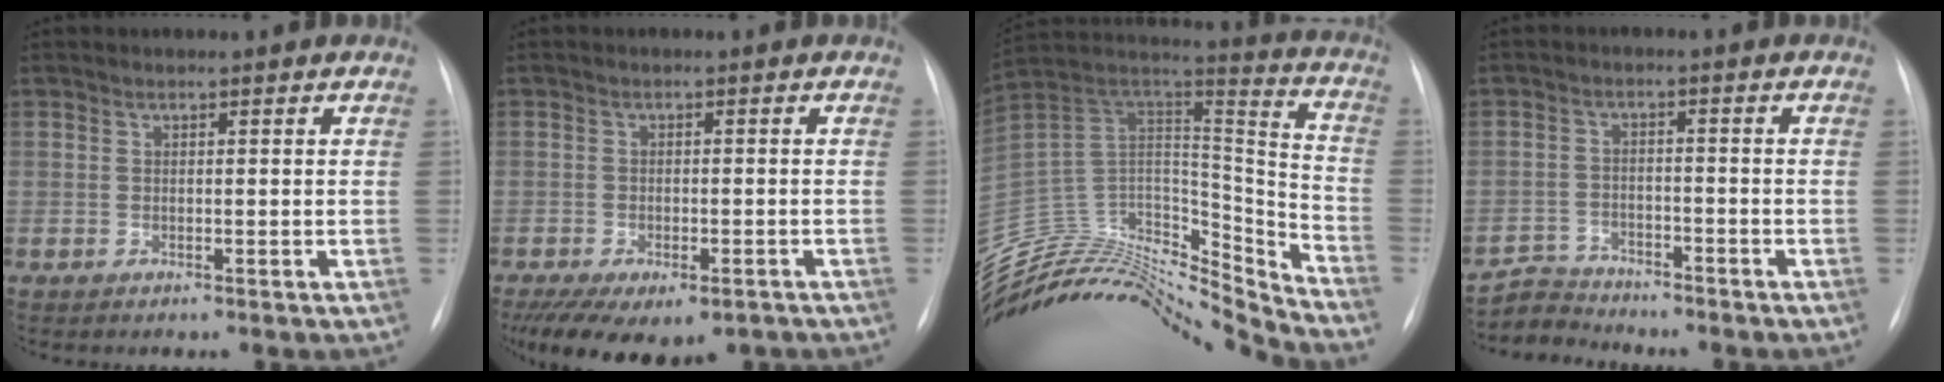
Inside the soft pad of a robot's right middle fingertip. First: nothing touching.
{"total": 12.9, "force": [-8.4, 6.4, 7.4], "torque": [-0.147, -0.014, -0.113]}
{"total": 31.0, "force": [-29.3, 4.8, 9.1], "torque": [-0.188, 0.011, -0.471]}
{"total": 4.8, "force": [-4.7, 0.7, -1.1], "torque": [0.017, -0.004, -0.085]}